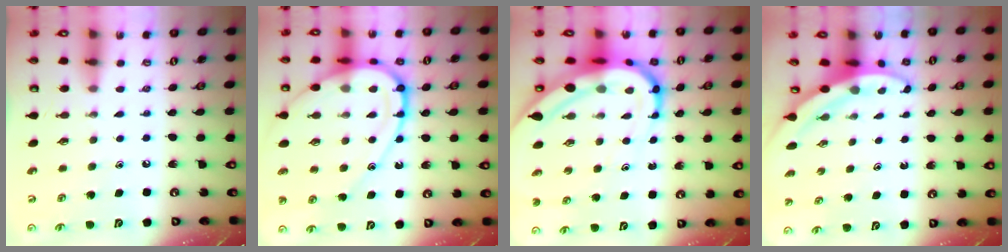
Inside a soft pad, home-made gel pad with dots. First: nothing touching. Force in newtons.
{"total": 17.7, "press": 17.6, "slide": 1.8}
{"total": 13.9, "press": 13.8, "slide": 1.3}
{"total": 3.6, "press": 3.6, "slide": 0.1}